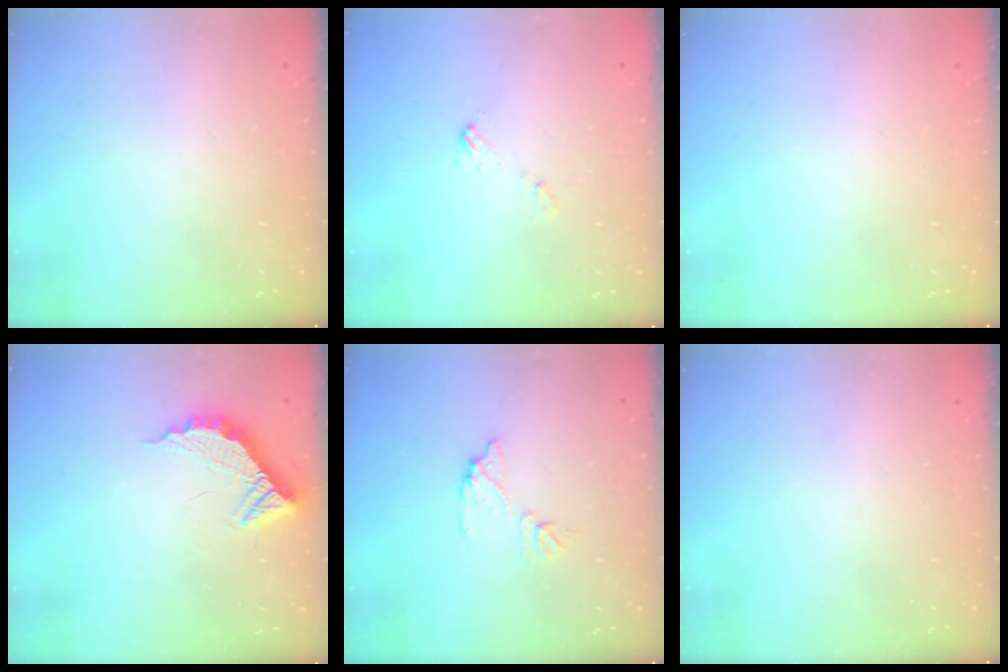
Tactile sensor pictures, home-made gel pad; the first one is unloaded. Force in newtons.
{"total": 4.0, "press": 4.0, "slide": 0.3}
{"total": 0.0}
{"total": 12.2, "press": 12.1, "slide": 0.9}
{"total": 7.8, "press": 7.8, "slide": 0.4}
{"total": 0.0}